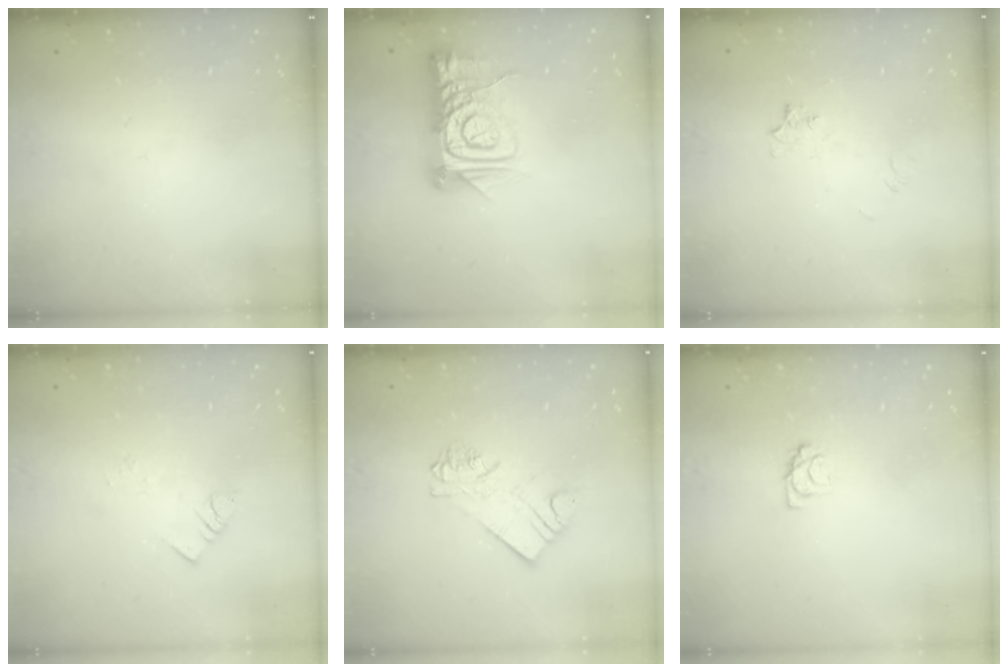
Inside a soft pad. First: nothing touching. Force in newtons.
{"total": 13.2, "press": 13.1, "slide": 1.6}
{"total": 4.3, "press": 4.2, "slide": 0.5}
{"total": 2.8, "press": 2.8, "slide": 0.3}
{"total": 8.0, "press": 8.0, "slide": 0.4}
{"total": 3.6, "press": 3.6, "slide": 0.4}